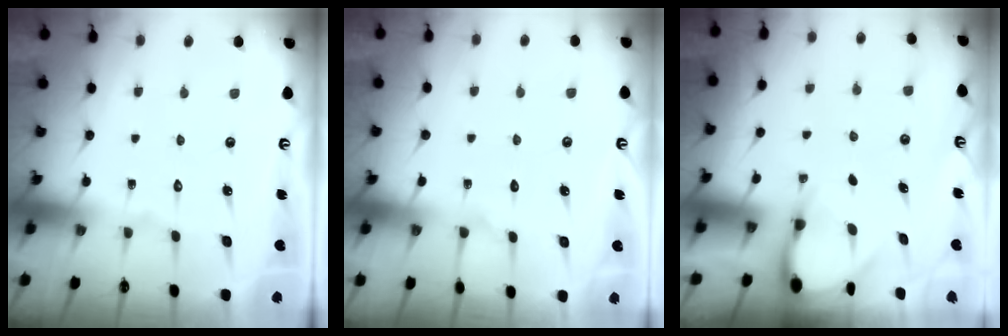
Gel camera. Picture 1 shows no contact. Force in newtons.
{"total": 4.0, "press": 4.0, "slide": 0.5}
{"total": 3.4, "press": 3.4, "slide": 0.2}